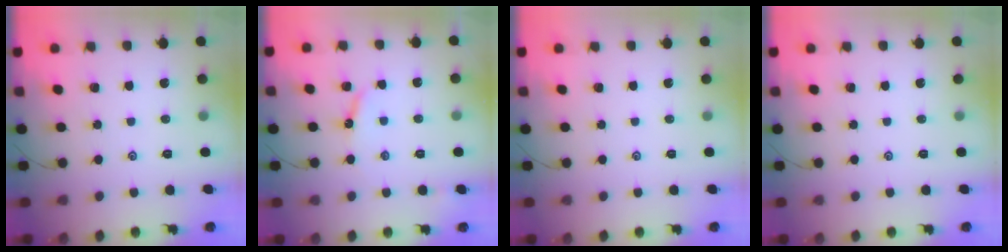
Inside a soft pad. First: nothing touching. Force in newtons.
{"total": 6.2, "press": 6.2, "slide": 0.6}
{"total": 0.0}
{"total": 0.0}